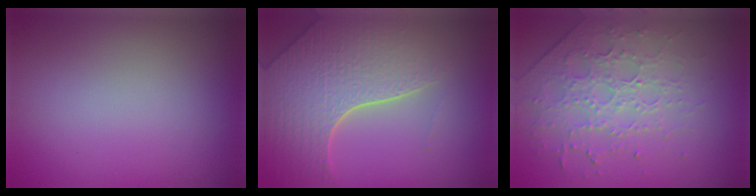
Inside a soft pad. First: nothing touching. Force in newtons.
{"total": 8.1, "press": 5.7, "slide": 5.7}
{"total": 3.8, "press": 3.3, "slide": 1.8}